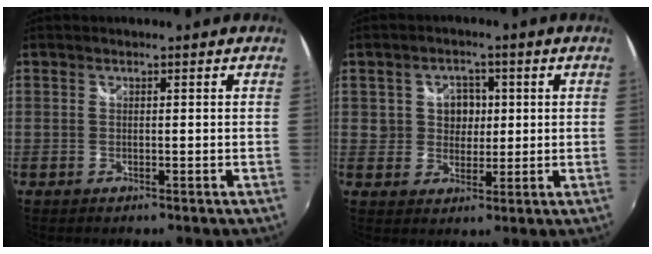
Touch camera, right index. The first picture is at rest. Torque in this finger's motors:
{"motor_torque": [0.07, 0.06, 0.05, 0.03]}